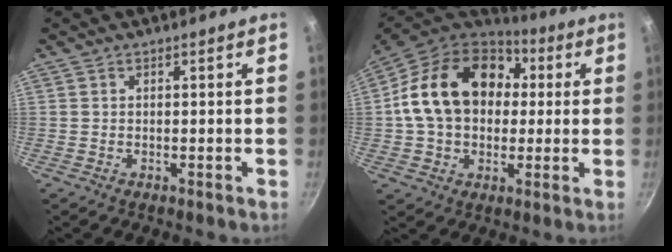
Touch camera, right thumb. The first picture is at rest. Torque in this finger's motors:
{"motor_torque": [0.83, 4.18, 1.05, -0.81, 0.19]}